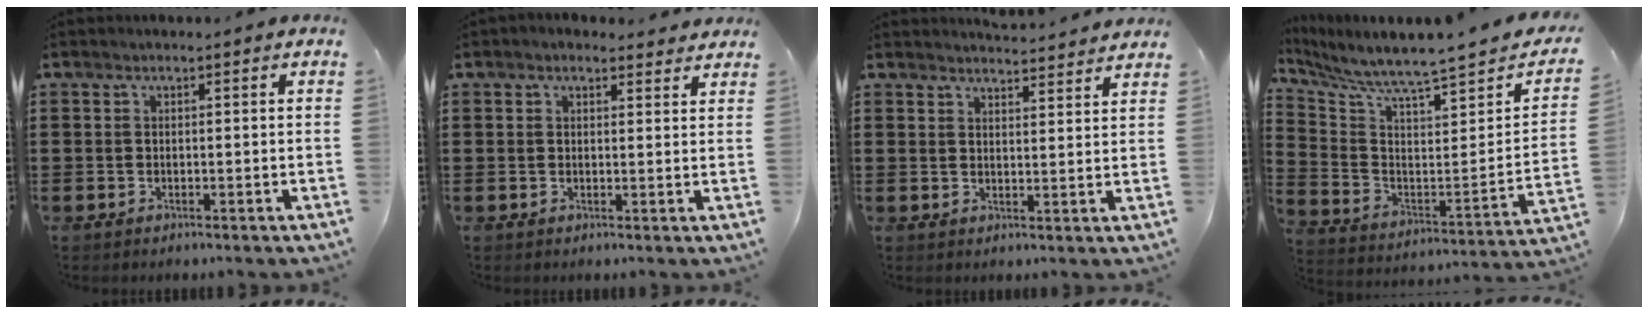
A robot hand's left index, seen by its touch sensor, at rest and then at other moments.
{"total": 1.9, "force": [1.7, 0.7, 0.3], "torque": [-0.011, 0.006, 0.032]}
{"total": 3.3, "force": [3.3, -0.2, 0.1], "torque": [-0.002, -0.019, 0.058]}
{"total": 4.7, "force": [4.4, -0.7, 1.6], "torque": [-0.062, -0.062, 0.065]}